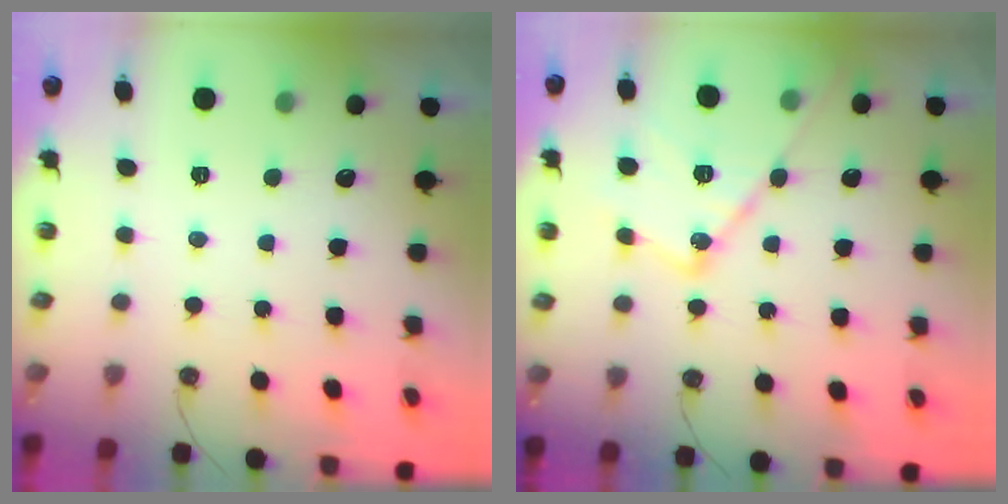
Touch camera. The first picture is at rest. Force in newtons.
{"total": 16.6, "press": 16.5, "slide": 1.4}